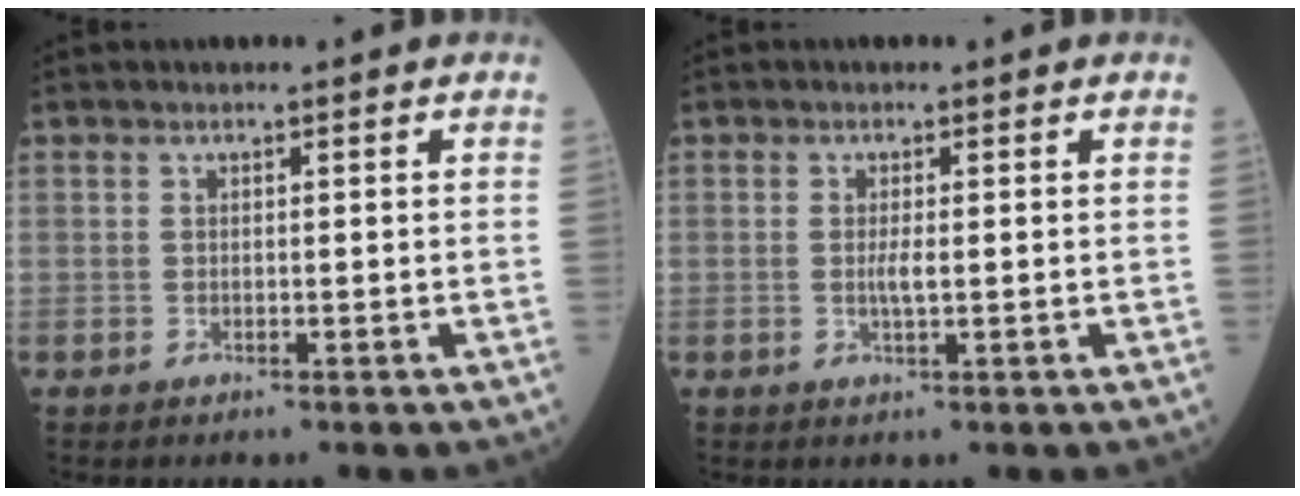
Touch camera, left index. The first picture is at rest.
{"total": 1.8, "force": [-0.2, 0.2, 1.7], "torque": [-0.038, -0.003, -0.003]}